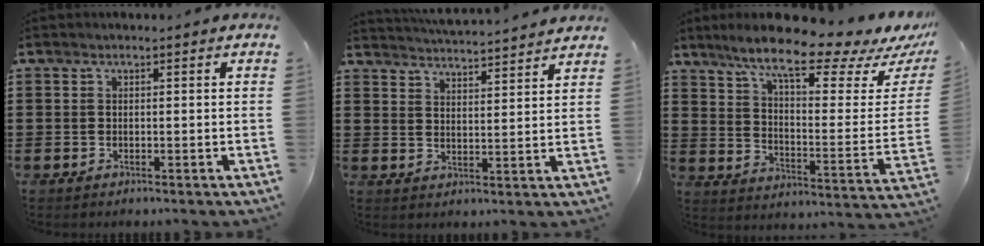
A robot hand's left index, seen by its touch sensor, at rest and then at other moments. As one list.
[{"total": 4.1, "force": [4.0, -0.6, 0.1], "torque": [-0.020, -0.031, 0.068]}, {"total": 11.9, "force": [9.4, 1.0, 7.3], "torque": [-0.153, -0.059, 0.154]}]